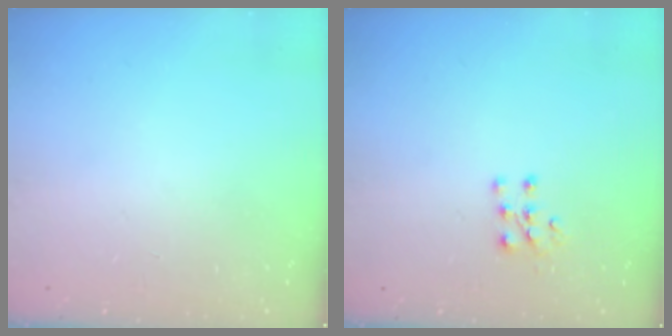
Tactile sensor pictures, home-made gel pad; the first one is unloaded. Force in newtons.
{"total": 6.0, "press": 6.0, "slide": 0.5}